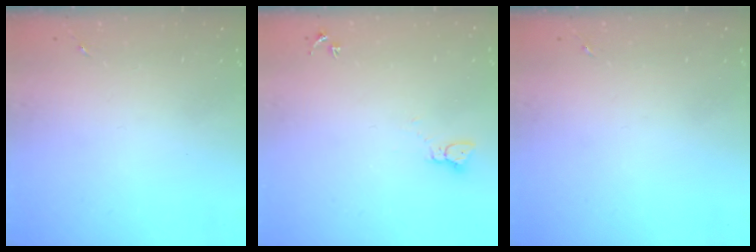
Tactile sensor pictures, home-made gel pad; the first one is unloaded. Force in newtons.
{"total": 2.3, "press": 2.3, "slide": 0.3}
{"total": 0.0}